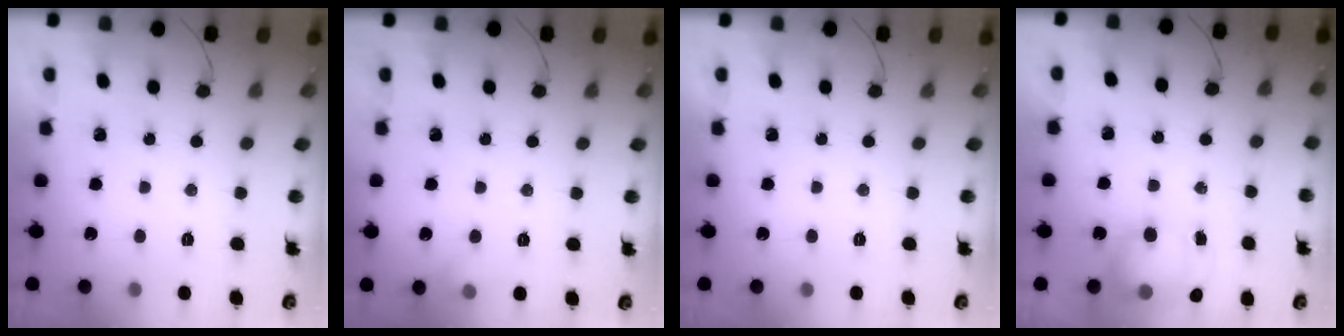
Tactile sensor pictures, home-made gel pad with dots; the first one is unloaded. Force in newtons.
{"total": 6.4, "press": 4.4, "slide": 4.6}
{"total": 0.0}
{"total": 11.5, "press": 8.6, "slide": 7.6}